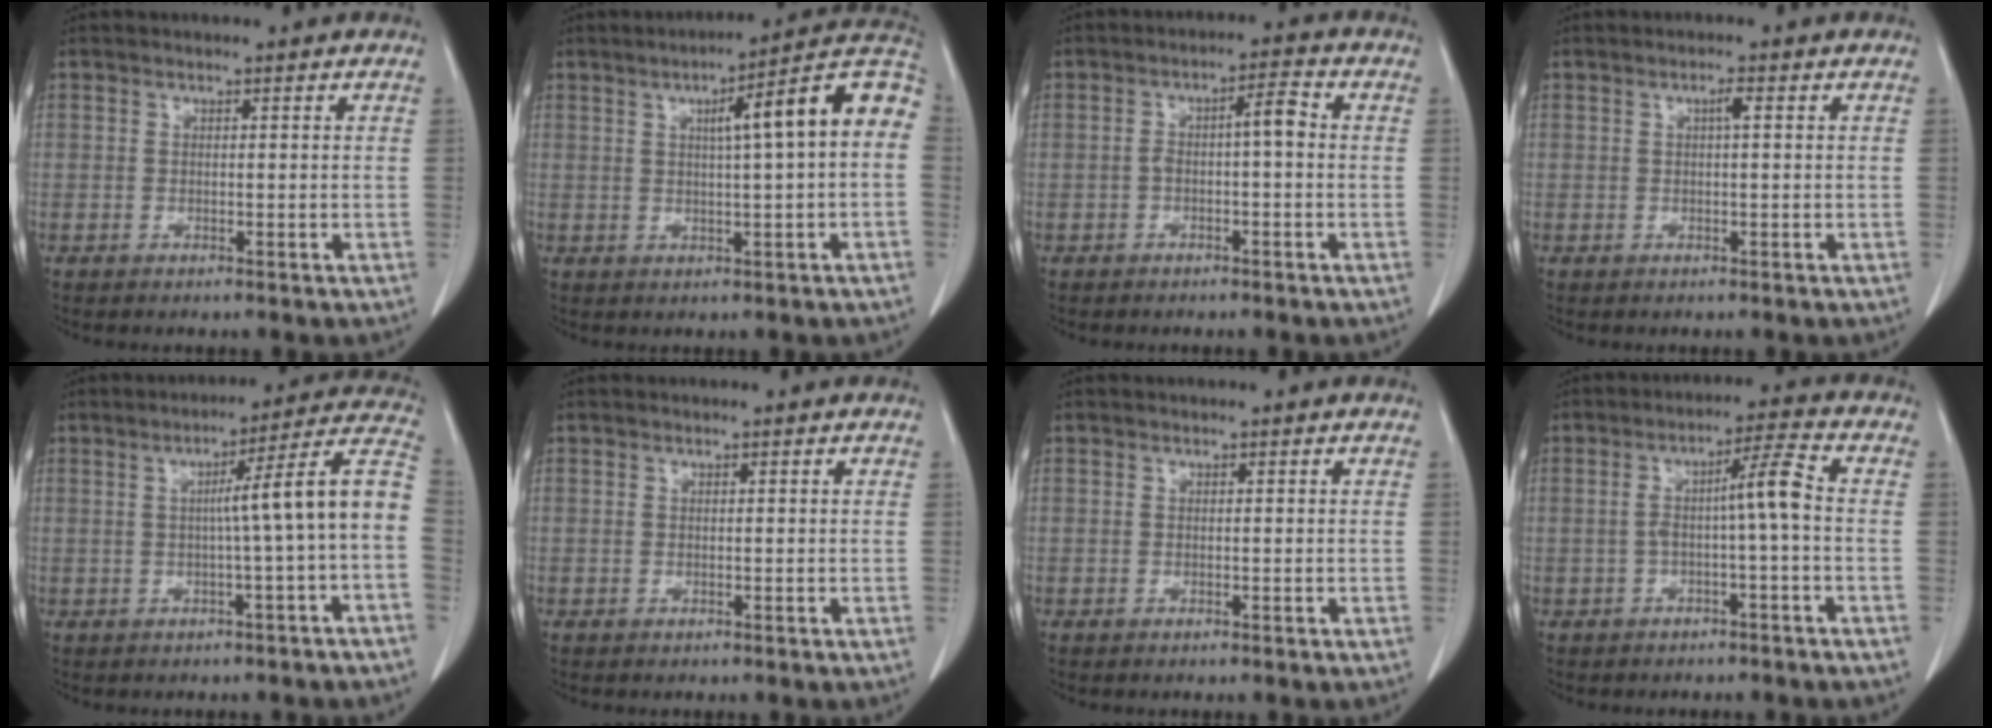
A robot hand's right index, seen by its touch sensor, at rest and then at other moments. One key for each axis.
{"total": 12.0, "fx": 2.1, "fy": 0.5, "fz": 11.8, "tx": -0.161, "ty": 0.033, "tz": 0.023}
{"total": 4.1, "fx": -0.3, "fy": 0.7, "fz": 4.0, "tx": -0.065, "ty": 0.018, "tz": -0.006}
{"total": 1.2, "fx": 0.3, "fy": 0.1, "fz": 1.2, "tx": -0.024, "ty": 0.003, "tz": 0.005}
{"total": 10.4, "fx": -0.9, "fy": -1.3, "fz": 10.3, "tx": -0.134, "ty": 0.026, "tz": -0.017}
{"total": 0.0}
{"total": 0.0}
{"total": 5.5, "fx": -0.5, "fy": -0.1, "fz": 5.4, "tx": -0.090, "ty": 0.023, "tz": -0.007}